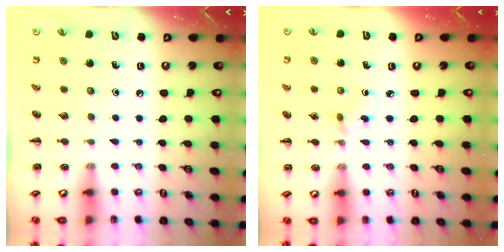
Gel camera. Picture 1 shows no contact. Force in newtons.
{"total": 2.0, "press": 1.7, "slide": 1.0}